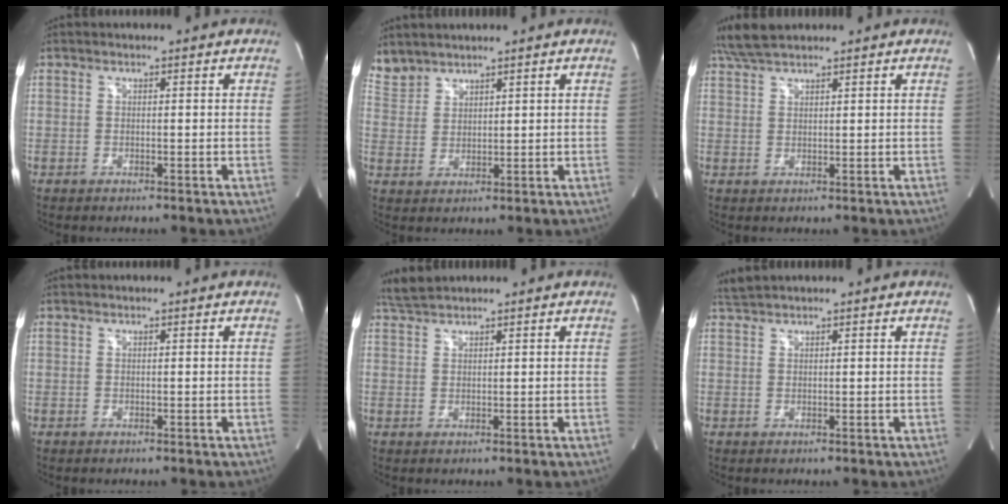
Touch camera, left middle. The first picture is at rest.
{"total": 4.5, "force": [4.3, 1.3, 0.0], "torque": [-0.012, 0.013, 0.100]}
{"total": 4.9, "force": [4.3, 0.9, 2.2], "torque": [-0.059, 0.020, 0.087]}
{"total": 0.0}
{"total": 2.7, "force": [2.6, -0.1, 0.6], "torque": [-0.024, 0.014, 0.055]}
{"total": 1.7, "force": [1.7, -0.3, 0.2], "torque": [-0.012, 0.013, 0.039]}